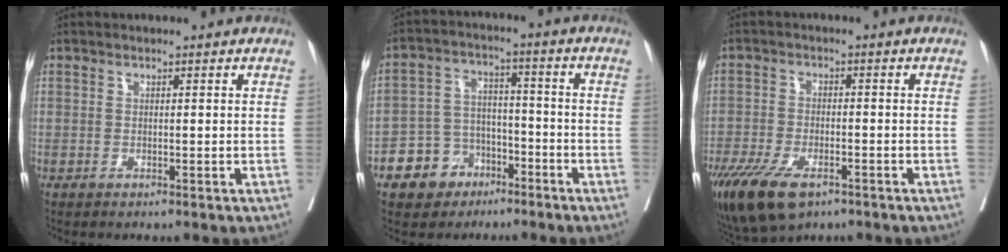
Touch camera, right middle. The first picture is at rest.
{"total": 8.0, "force": [-4.6, 6.2, 2.0], "torque": [-0.038, 0.016, -0.074]}
{"total": 11.8, "force": [-7.5, 5.0, 7.7], "torque": [-0.152, -0.020, -0.126]}